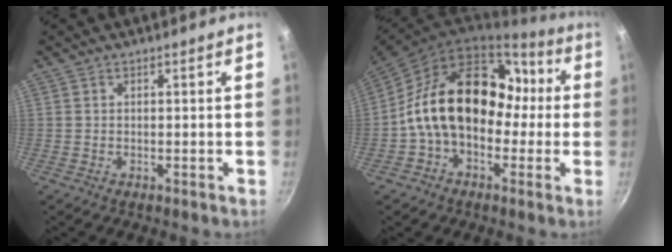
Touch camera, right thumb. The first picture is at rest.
{"total": 20.1, "force": [-0.3, 14.4, 13.9], "torque": [-0.187, 0.064, -0.015]}